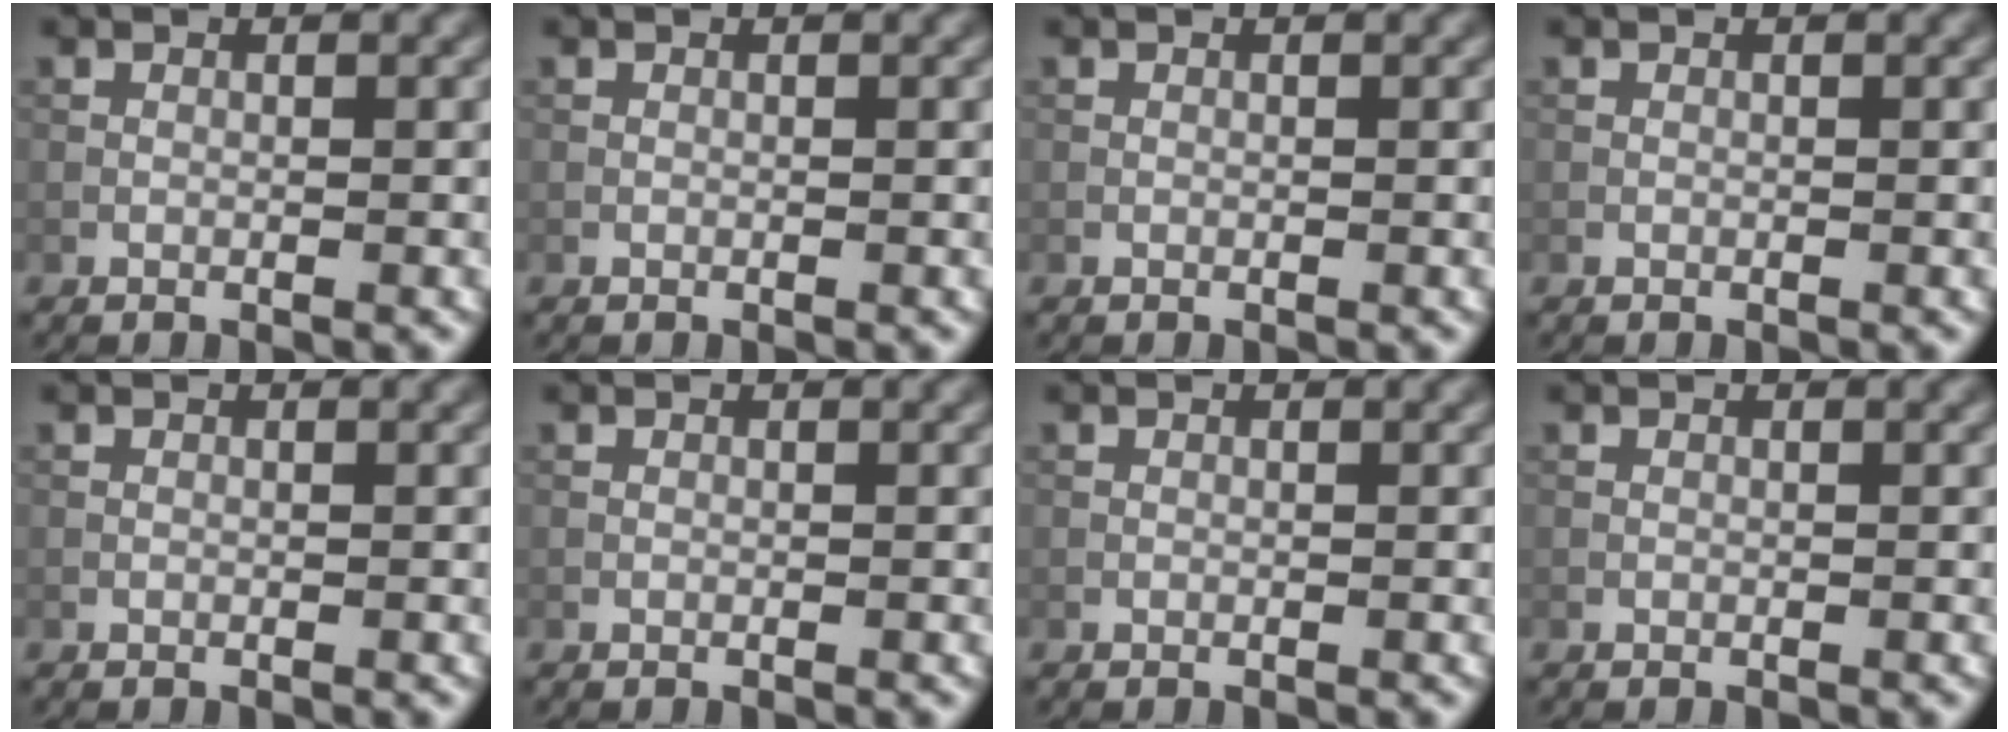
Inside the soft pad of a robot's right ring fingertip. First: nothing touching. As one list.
[{"total": 0.0}, {"total": 0.0}, {"total": 0.0}, {"total": 0.0}, {"total": 0.0}, {"total": 0.0}, {"total": 0.0}]